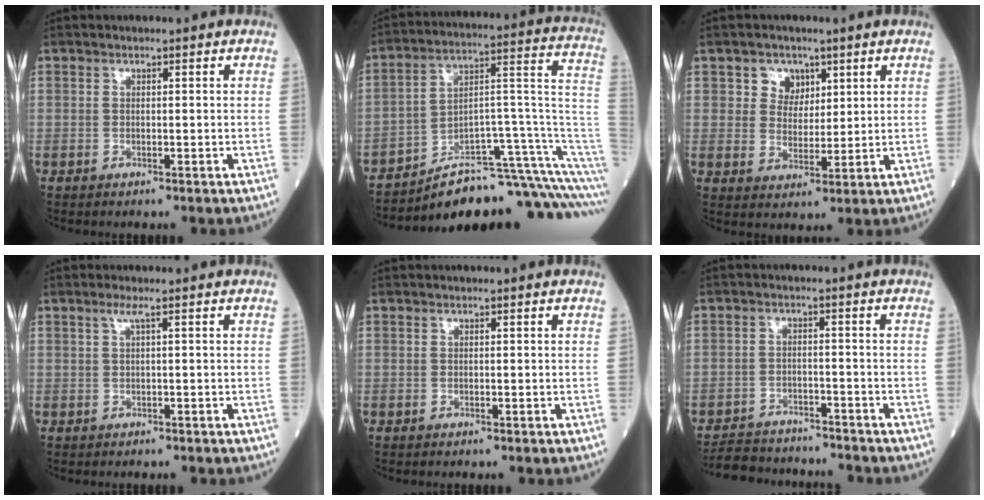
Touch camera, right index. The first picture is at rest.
{"total": 17.2, "force": [-14.0, 0.4, 10.0], "torque": [-0.074, 0.082, -0.205]}
{"total": 4.4, "force": [2.3, 3.6, 1.2], "torque": [-0.017, 0.005, 0.041]}
{"total": 1.0, "force": [0.3, -0.2, 0.9], "torque": [-0.022, 0.004, 0.006]}
{"total": 0.0}
{"total": 5.4, "force": [-5.1, 1.6, 0.5], "torque": [-0.005, -0.009, -0.083]}